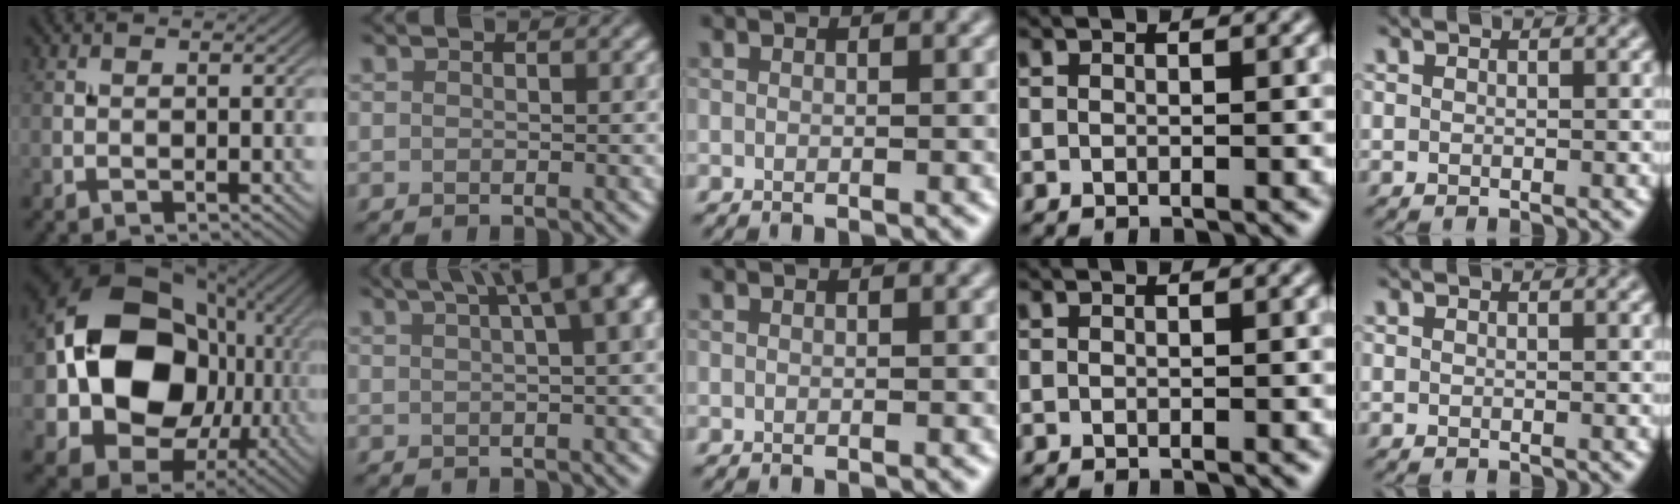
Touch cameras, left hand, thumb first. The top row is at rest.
{"thumb": {"total": 17.6, "force": [-0.4, 14.4, 10.2], "torque": [-0.180, -0.010, -0.020]}, "index": {"total": 12.2, "force": [5.5, 5.2, 9.6], "torque": [-0.092, 0.074, 0.055]}}